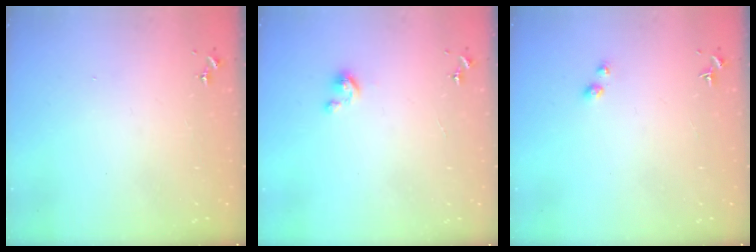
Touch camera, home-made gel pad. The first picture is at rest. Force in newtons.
{"total": 2.4, "press": 2.4, "slide": 0.2}
{"total": 2.9, "press": 2.8, "slide": 0.4}